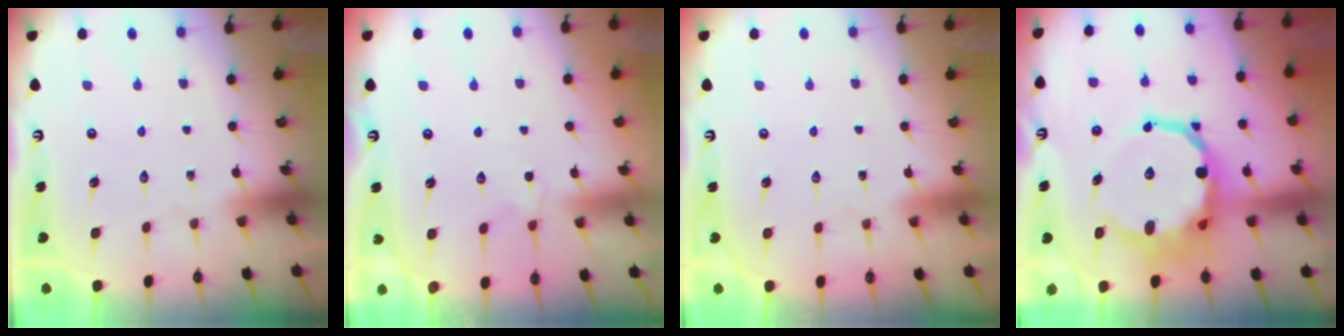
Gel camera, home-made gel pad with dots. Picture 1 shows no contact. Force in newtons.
{"total": 1.9, "press": 1.9, "slide": 0.5}
{"total": 1.6, "press": 1.6, "slide": 0.1}
{"total": 16.3, "press": 16.0, "slide": 3.2}